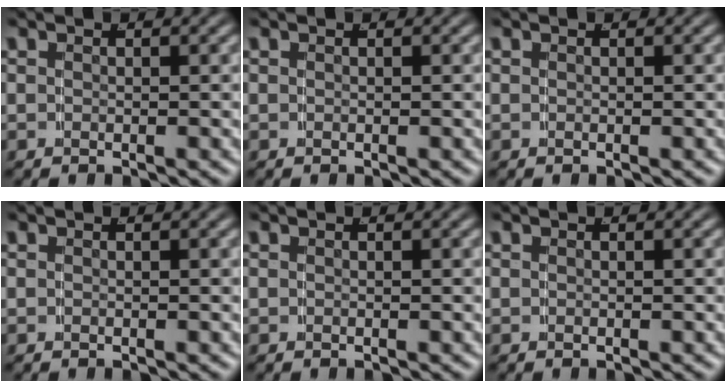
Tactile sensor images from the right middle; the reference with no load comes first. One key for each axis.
{"total": 0.0}
{"total": 0.0}
{"total": 0.0}
{"total": 0.0}
{"total": 0.0}